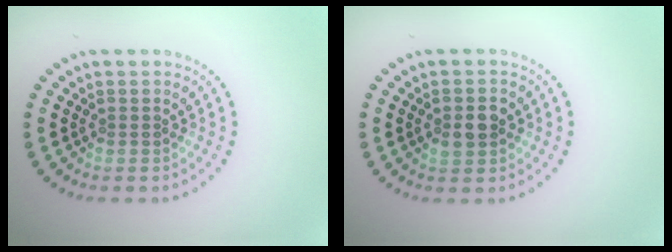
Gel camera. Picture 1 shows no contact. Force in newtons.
{"total": 2.6, "press": 2.6, "slide": 0.1}